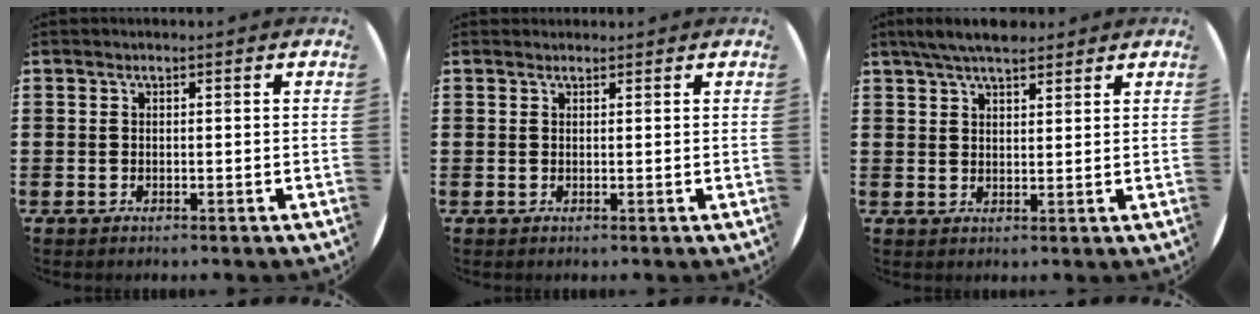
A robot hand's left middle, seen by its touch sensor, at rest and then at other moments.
{"total": 0.5, "force": [0.5, 0.1, -0.1], "torque": [0.011, 0.001, 0.008]}
{"total": 5.0, "force": [4.3, 1.2, 2.3], "torque": [-0.054, -0.002, 0.077]}